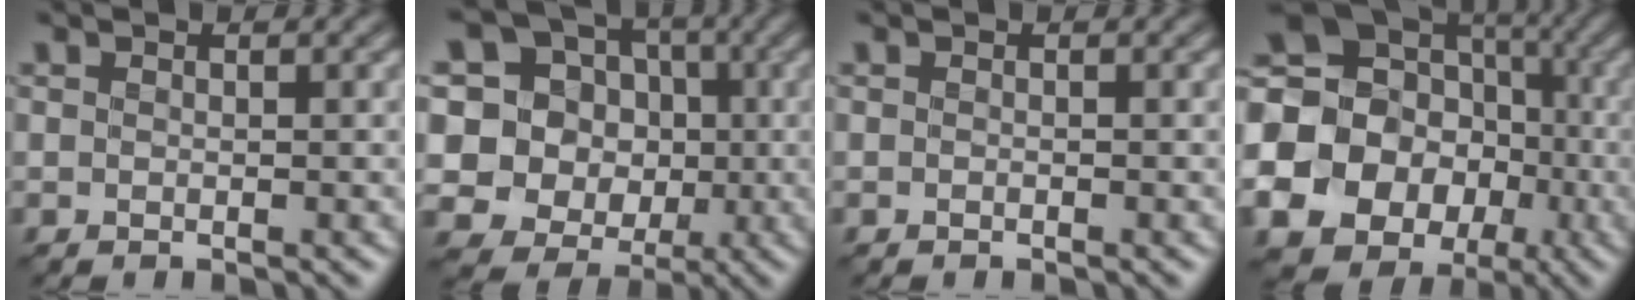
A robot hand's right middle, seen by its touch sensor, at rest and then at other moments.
{"total": 13.0, "force": [2.1, 12.2, 4.0], "torque": [-0.145, 0.048, 0.019]}
{"total": 0.0}
{"total": 23.1, "force": [-4.9, 21.4, 7.3], "torque": [-0.185, -0.009, -0.111]}